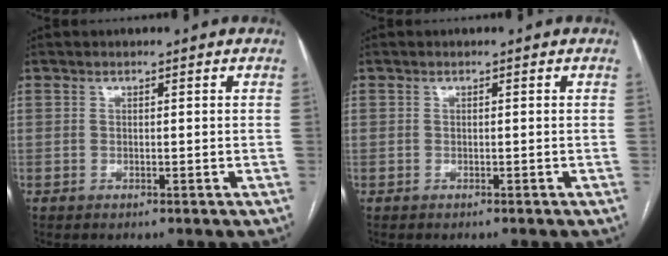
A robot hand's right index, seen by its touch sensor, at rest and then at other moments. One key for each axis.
{"total": 0.5, "fx": -0.4, "fy": 0.3, "fz": -0.2, "tx": 0.001, "ty": 0.005, "tz": -0.008}